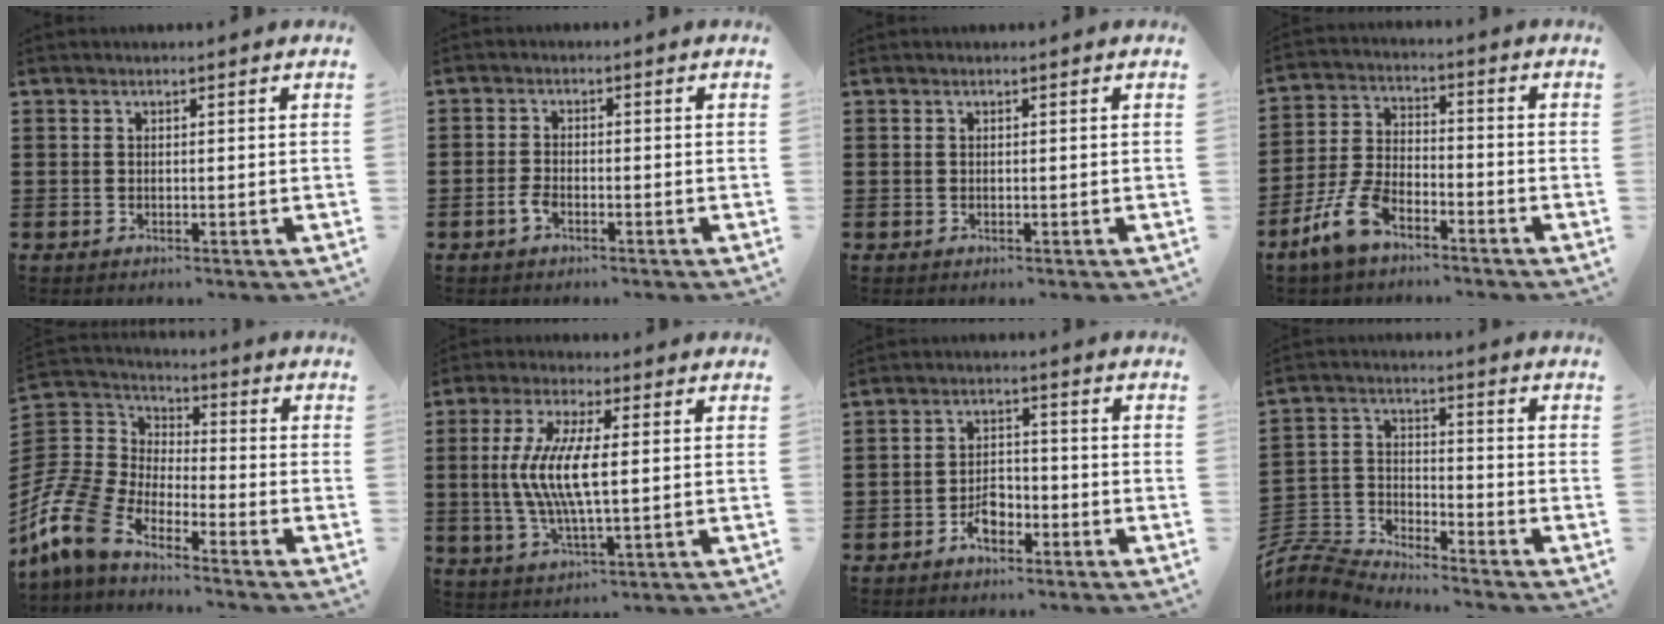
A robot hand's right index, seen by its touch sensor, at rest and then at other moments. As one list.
[{"total": 2.0, "force": [-1.2, 1.0, 1.3], "torque": [-0.033, -0.001, -0.026]}, {"total": 0.0}, {"total": 7.8, "force": [-5.1, 3.4, 4.8], "torque": [-0.127, 0.004, -0.103]}, {"total": 10.8, "force": [-8.8, 4.5, 4.2], "torque": [-0.144, 0.003, -0.189]}, {"total": 8.6, "force": [0.2, 2.1, 8.4], "torque": [-0.180, -0.009, -0.004]}, {"total": 4.0, "force": [-2.6, 2.1, 2.3], "torque": [-0.040, 0.010, -0.048]}, {"total": 5.8, "force": [-5.7, 0.9, 0.3], "torque": [-0.029, -0.004, -0.124]}]